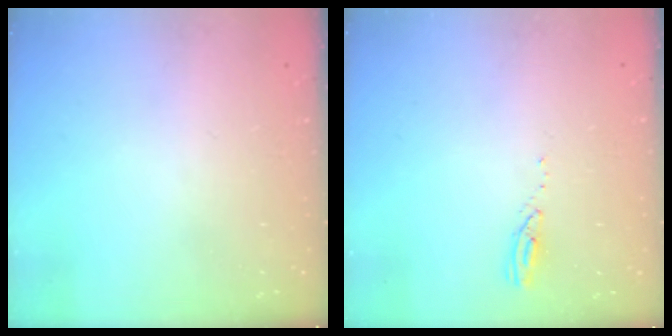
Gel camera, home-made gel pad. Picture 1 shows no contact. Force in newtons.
{"total": 3.2, "press": 3.1, "slide": 0.3}